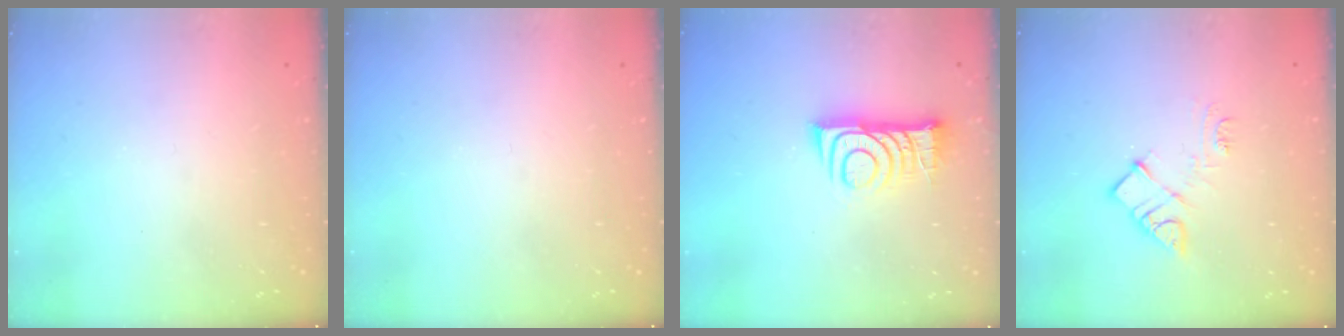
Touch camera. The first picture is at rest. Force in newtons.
{"total": 0.0}
{"total": 10.8, "press": 10.8, "slide": 0.9}
{"total": 9.3, "press": 9.3, "slide": 0.5}